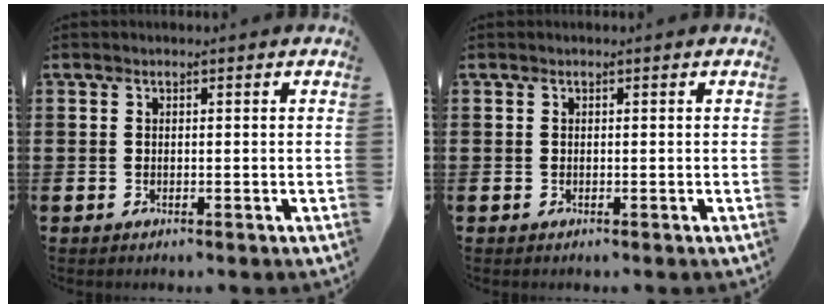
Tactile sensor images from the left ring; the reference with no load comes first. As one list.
[{"total": 0.0}]